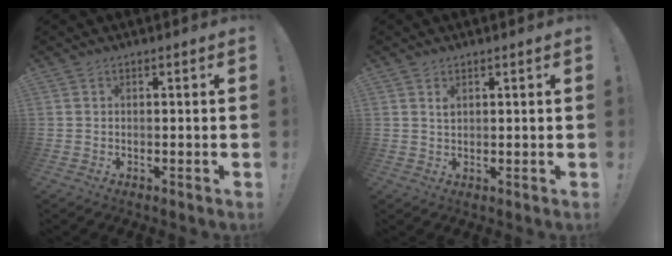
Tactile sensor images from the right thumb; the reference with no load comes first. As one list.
[{"total": 1.4, "force": [0.9, 0.8, 0.7], "torque": [0.001, -0.007, 0.015]}]